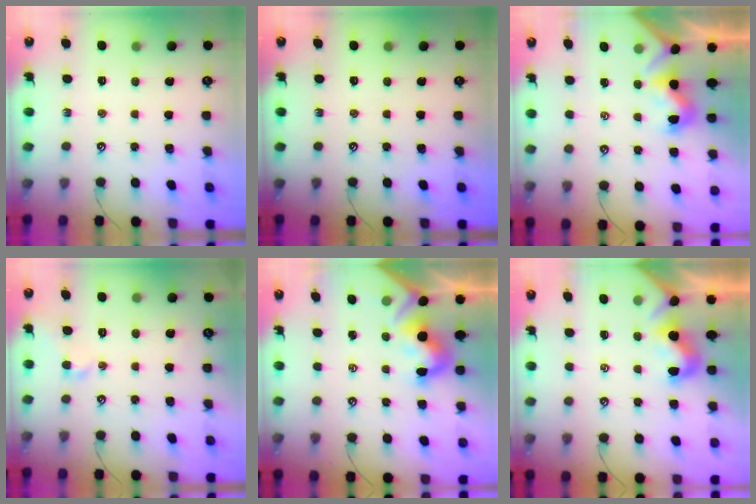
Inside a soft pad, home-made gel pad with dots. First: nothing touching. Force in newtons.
{"total": 0.0}
{"total": 0.8, "press": 0.5, "slide": 0.6}
{"total": 0.9, "press": 0.8, "slide": 0.5}
{"total": 5.5, "press": 5.3, "slide": 1.2}
{"total": 0.0}